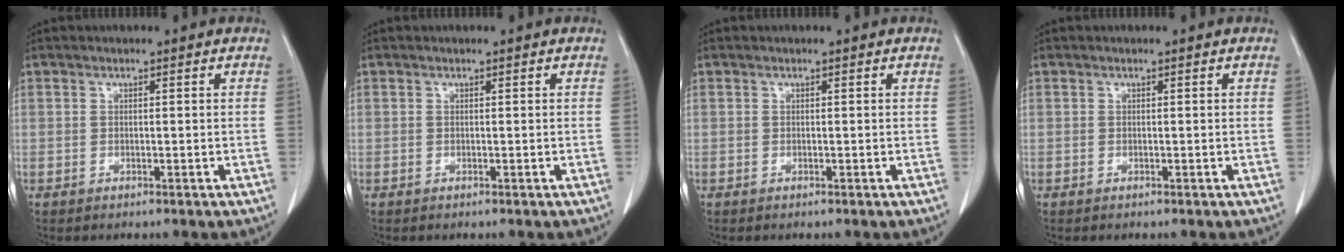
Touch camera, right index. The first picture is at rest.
{"total": 0.0}
{"total": 0.0}
{"total": 0.0}